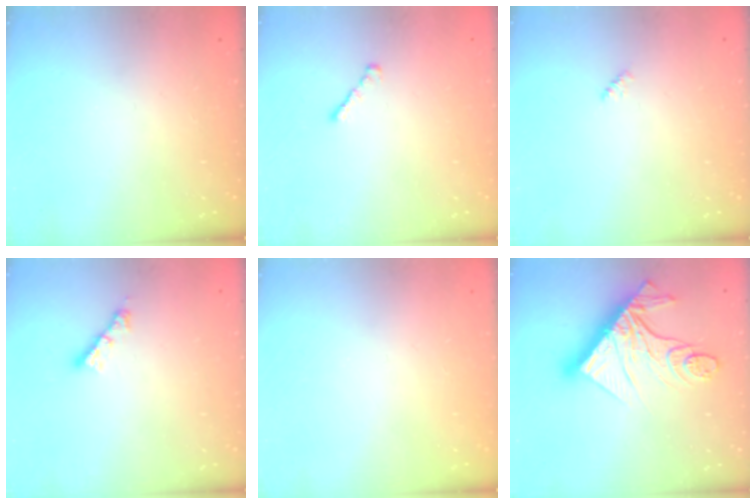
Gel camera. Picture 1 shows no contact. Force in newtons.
{"total": 1.6, "press": 1.5, "slide": 0.5}
{"total": 2.4, "press": 2.4, "slide": 0.4}
{"total": 3.3, "press": 3.3, "slide": 0.2}
{"total": 0.0}
{"total": 19.7, "press": 19.6, "slide": 2.0}